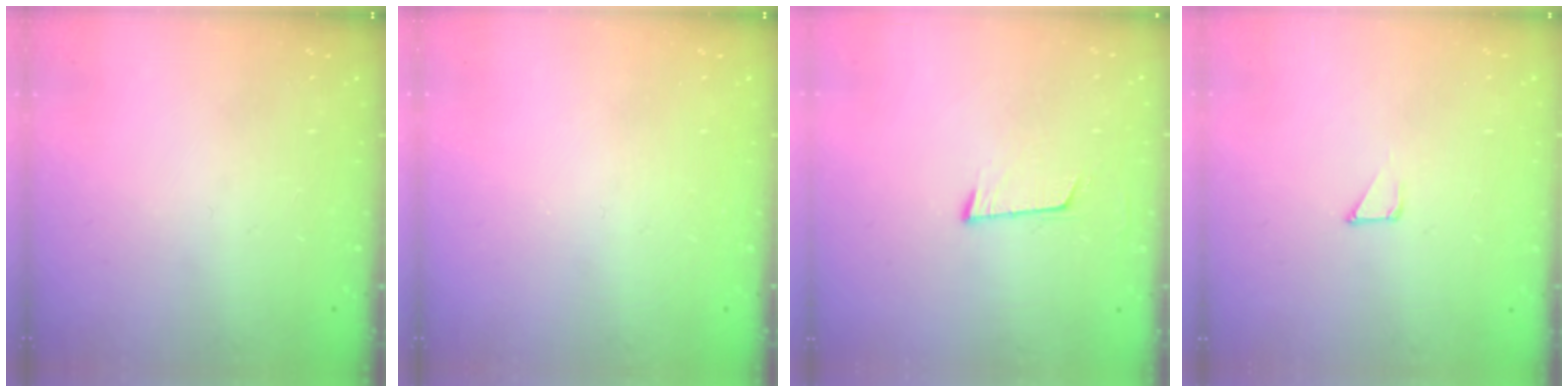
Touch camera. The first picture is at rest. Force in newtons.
{"total": 0.0}
{"total": 5.8, "press": 5.5, "slide": 1.9}
{"total": 1.7, "press": 1.7, "slide": 0.0}